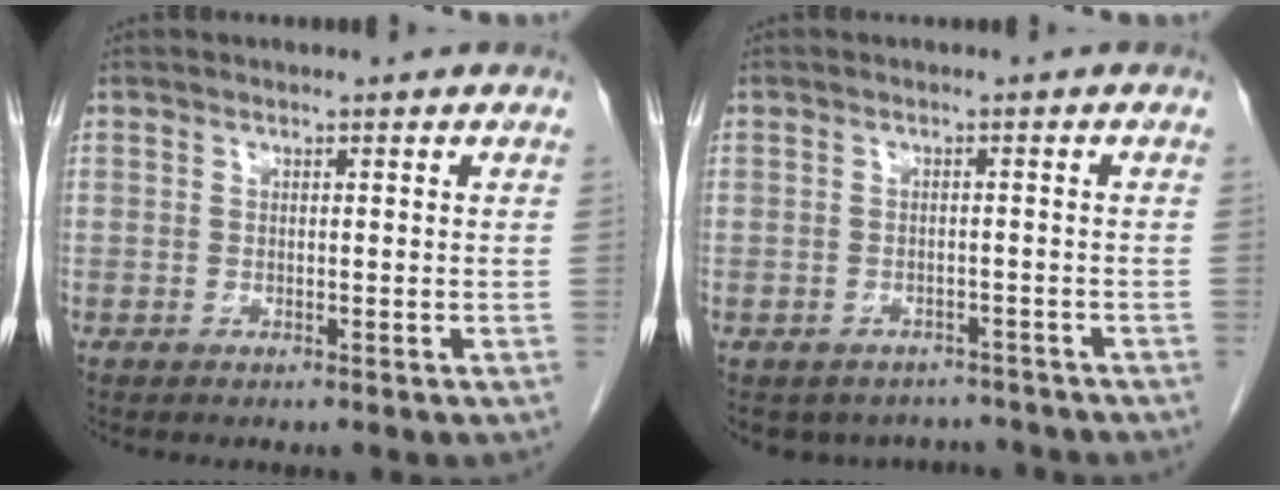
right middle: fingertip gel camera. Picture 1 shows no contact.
{"total": 7.1, "force": [-6.4, 3.2, 0.5], "torque": [0.004, 0.015, -0.074]}